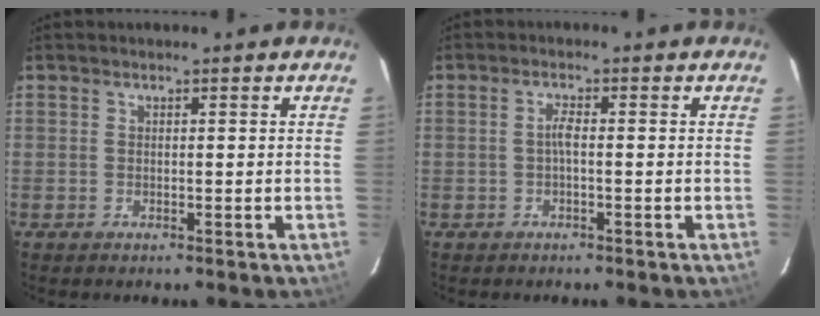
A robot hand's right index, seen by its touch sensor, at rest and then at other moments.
{"total": 1.6, "force": [-0.4, 0.2, 1.5], "torque": [-0.030, 0.005, -0.009]}